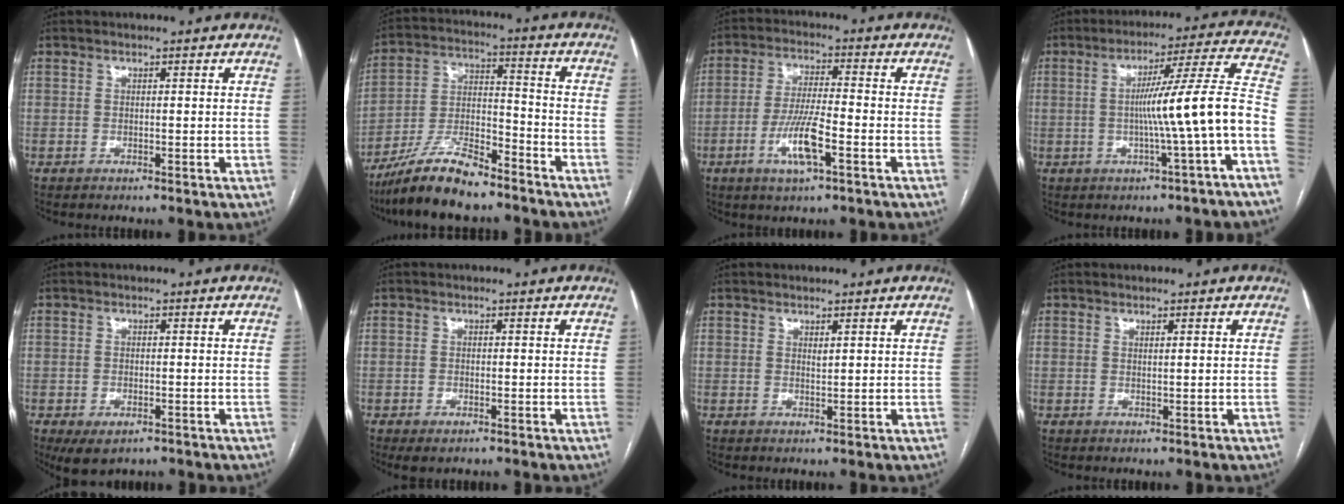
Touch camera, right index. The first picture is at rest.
{"total": 13.0, "force": [-10.5, 2.5, 7.2], "torque": [-0.141, 0.001, -0.191]}
{"total": 8.2, "force": [-3.4, 1.1, 7.4], "torque": [-0.147, -0.005, -0.061]}
{"total": 12.1, "force": [-2.8, -1.6, 11.6], "torque": [-0.161, 0.021, -0.043]}
{"total": 4.2, "force": [-2.4, 2.3, 2.6], "torque": [-0.045, -0.007, -0.027]}
{"total": 2.1, "force": [-1.2, 1.0, 1.4], "torque": [-0.023, -0.003, -0.010]}
{"total": 0.7, "force": [0.4, 0.2, 0.5], "torque": [-0.012, -0.005, 0.009]}
{"total": 0.6, "force": [0.3, -0.1, 0.5], "torque": [-0.012, -0.002, 0.007]}